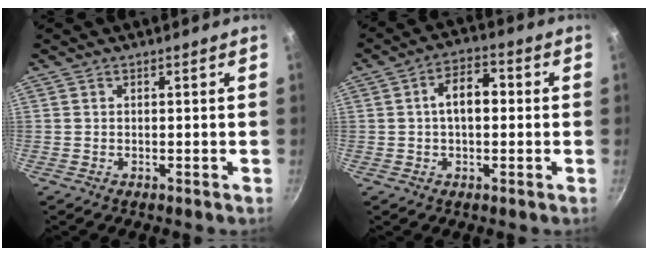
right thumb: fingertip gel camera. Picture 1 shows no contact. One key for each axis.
{"total": 7.2, "fx": 0.5, "fy": 4.1, "fz": 5.9, "tx": -0.090, "ty": 0.023, "tz": 0.000}